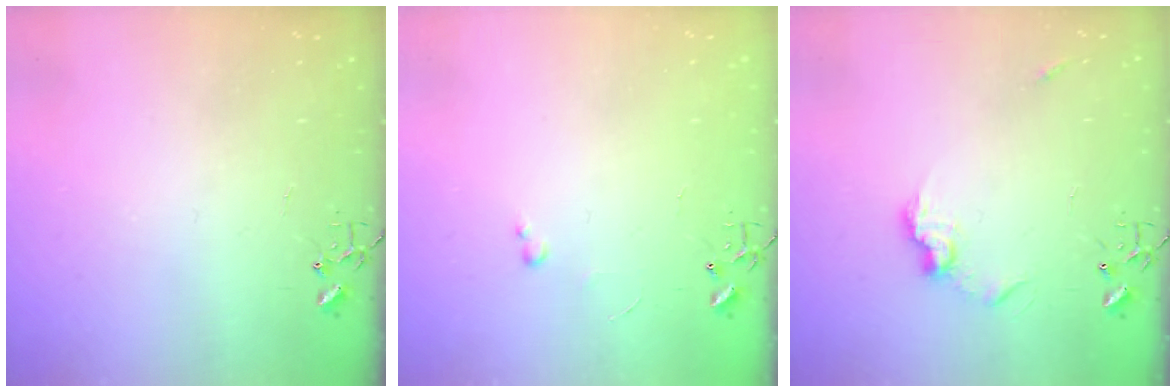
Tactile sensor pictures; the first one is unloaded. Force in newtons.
{"total": 2.4, "press": 2.3, "slide": 0.4}
{"total": 8.8, "press": 8.8, "slide": 0.4}